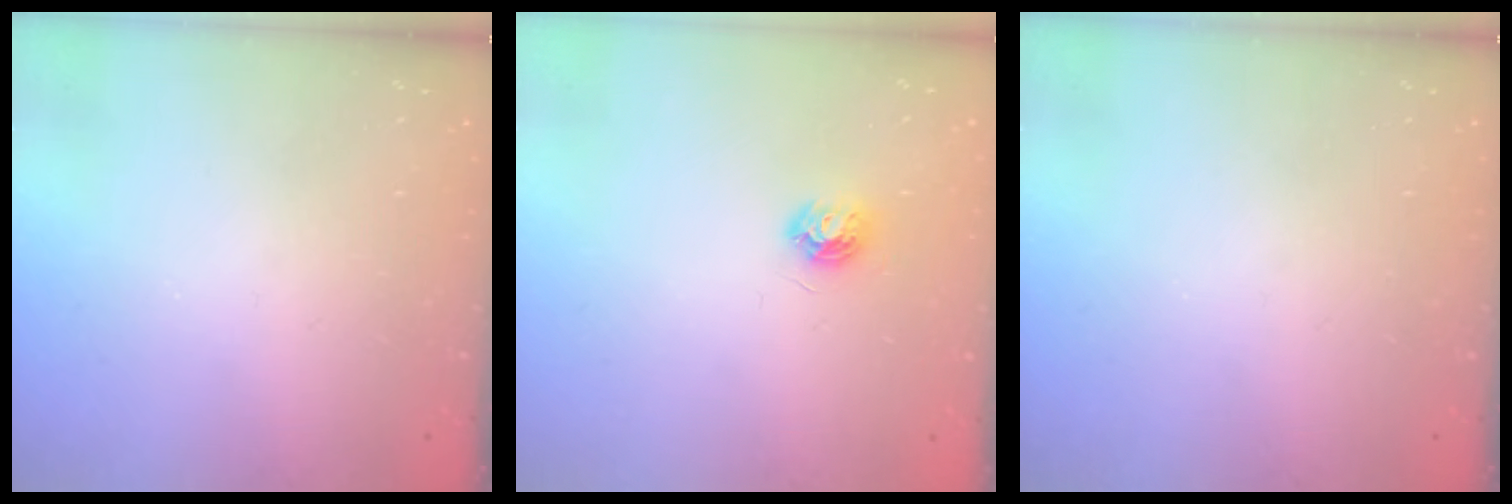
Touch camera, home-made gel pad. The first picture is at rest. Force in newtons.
{"total": 5.9, "press": 5.9, "slide": 0.5}
{"total": 0.0}